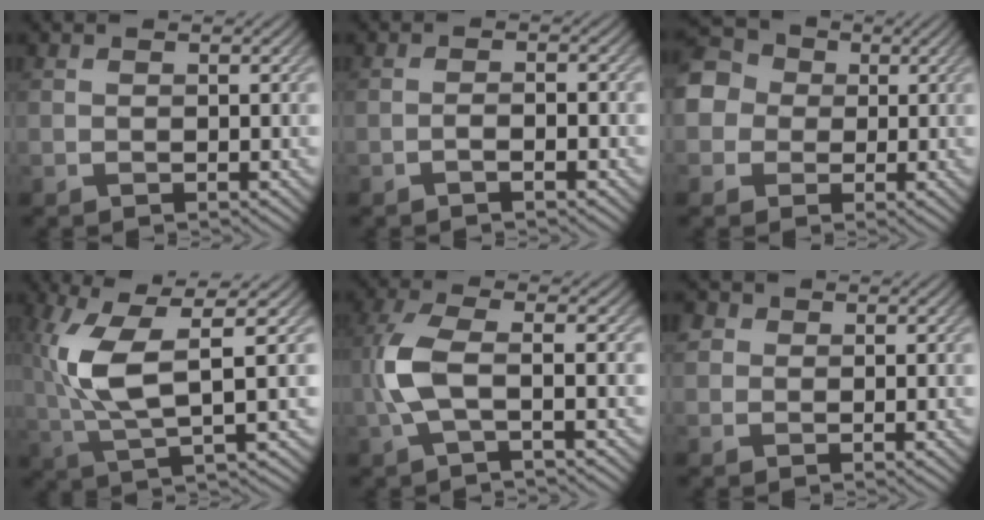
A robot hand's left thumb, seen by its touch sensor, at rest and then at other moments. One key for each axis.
{"total": 1.6, "fx": -1.0, "fy": 0.3, "fz": 1.3, "tx": -0.023, "ty": 0.005, "tz": -0.021}
{"total": 7.5, "fx": 0.6, "fy": 6.8, "fz": 3.0, "tx": -0.098, "ty": 0.019, "tz": -0.010}
{"total": 9.2, "fx": 1.4, "fy": 2.9, "fz": 8.7, "tx": -0.200, "ty": 0.004, "tz": 0.028}
{"total": 6.0, "fx": -0.9, "fy": 1.8, "fz": 5.6, "tx": -0.133, "ty": 0.007, "tz": -0.028}
{"total": 2.1, "fx": 0.9, "fy": 1.8, "fz": 0.7, "tx": -0.015, "ty": 0.001, "tz": 0.010}